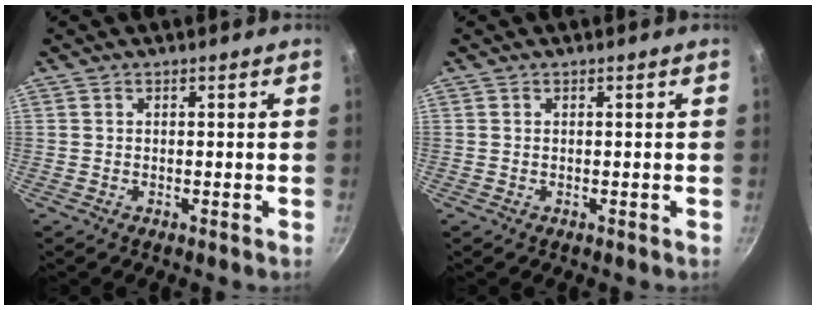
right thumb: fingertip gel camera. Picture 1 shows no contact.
{"total": 0.0}